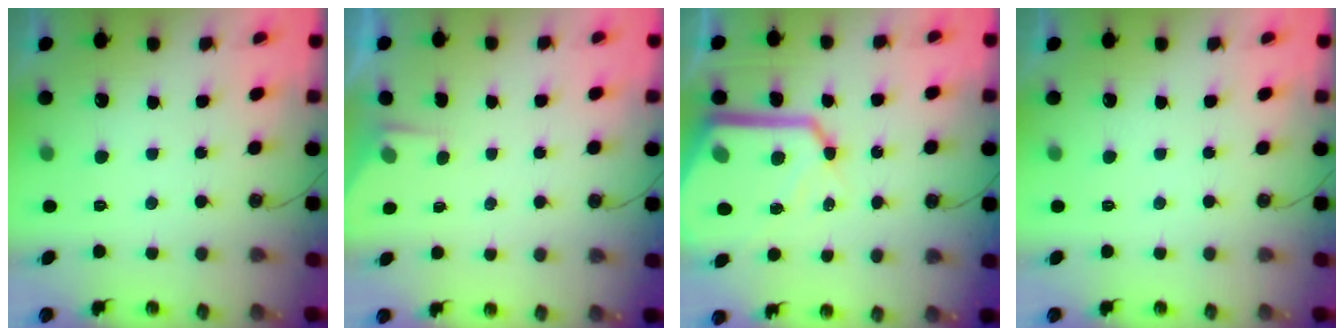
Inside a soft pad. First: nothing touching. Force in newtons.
{"total": 1.4, "press": 1.3, "slide": 0.2}
{"total": 19.2, "press": 19.0, "slide": 2.1}
{"total": 0.0}